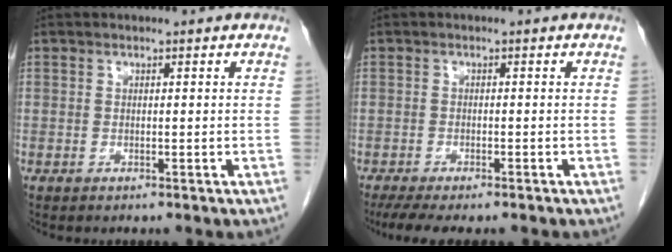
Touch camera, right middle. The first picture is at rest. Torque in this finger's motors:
{"motor_torque": [0.67, -0.52, 0.07, 0.05]}